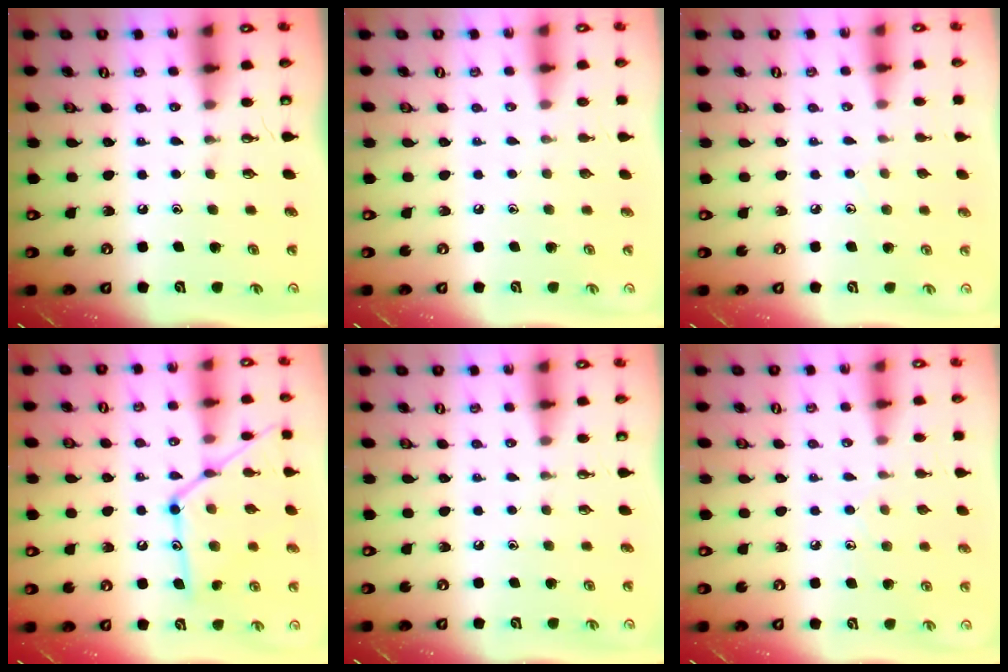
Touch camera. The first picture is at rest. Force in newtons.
{"total": 0.0}
{"total": 4.2, "press": 4.1, "slide": 0.4}
{"total": 17.5, "press": 17.4, "slide": 1.2}
{"total": 0.0}
{"total": 6.4, "press": 6.4, "slide": 0.6}